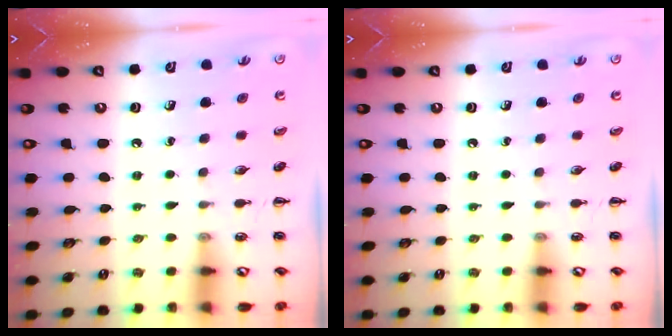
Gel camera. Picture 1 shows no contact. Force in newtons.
{"total": 0.0}